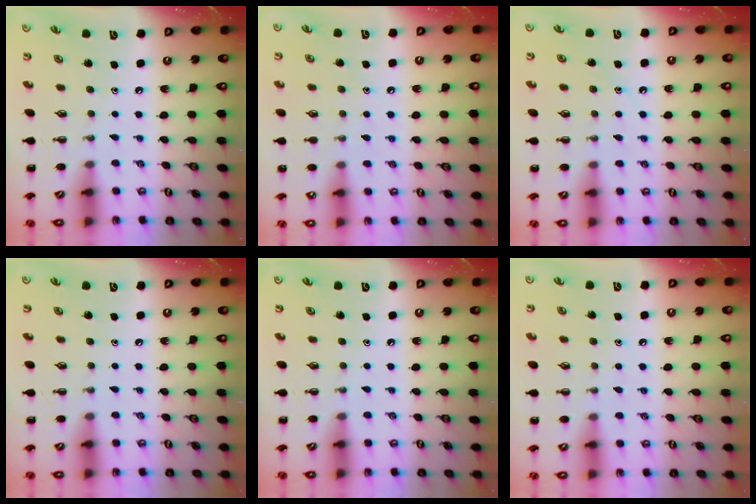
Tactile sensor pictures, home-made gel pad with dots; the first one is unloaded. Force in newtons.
{"total": 7.5, "press": 7.3, "slide": 1.6}
{"total": 7.0, "press": 6.8, "slide": 1.3}
{"total": 0.0}
{"total": 0.0}
{"total": 5.5, "press": 5.4, "slide": 1.3}